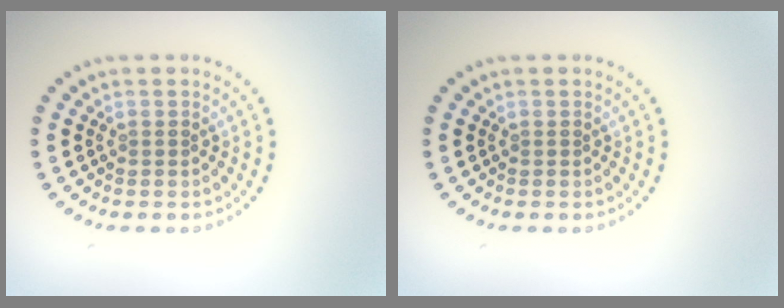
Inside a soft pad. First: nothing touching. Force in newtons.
{"total": 0.0}